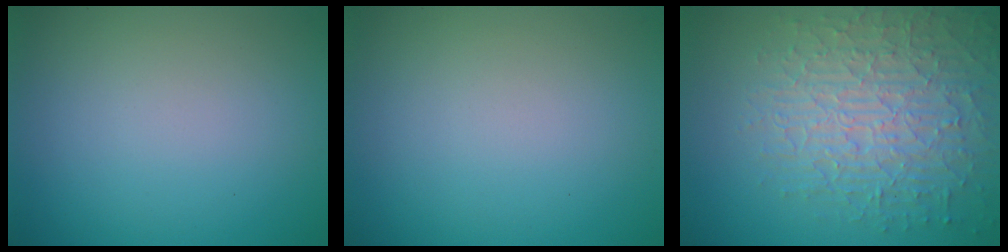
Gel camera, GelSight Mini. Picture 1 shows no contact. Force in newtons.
{"total": 0.0}
{"total": 7.5, "press": 5.4, "slide": 5.1}